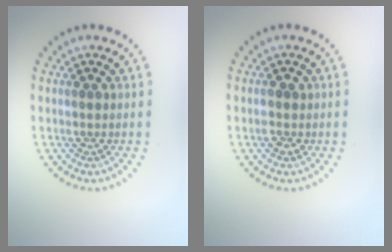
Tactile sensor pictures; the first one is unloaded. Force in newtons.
{"total": 1.5, "press": 1.5, "slide": 0.3}